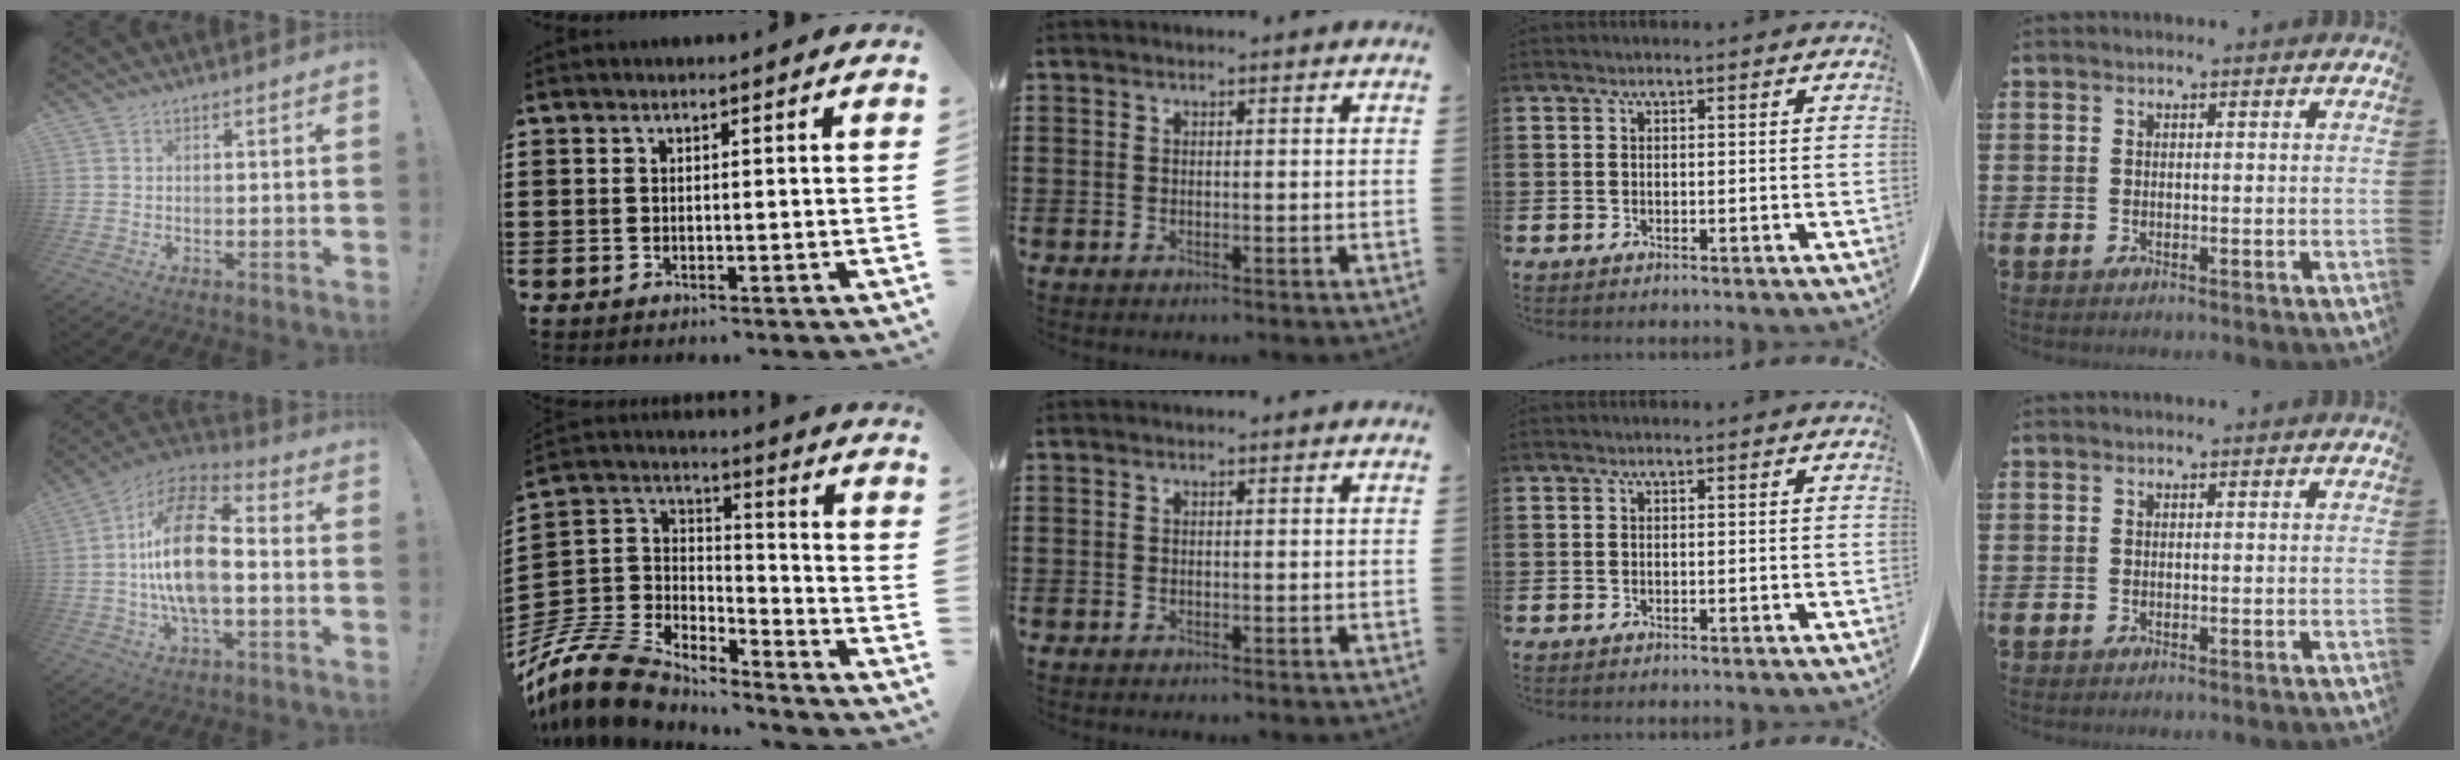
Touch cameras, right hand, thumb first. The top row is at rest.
{"thumb": {"total": 20.0, "force": [-1.0, 9.4, 17.6], "torque": [-0.330, 0.017, -0.021]}, "index": {"total": 10.9, "force": [-9.9, 3.7, 2.7], "torque": [-0.097, 0.007, -0.207]}}